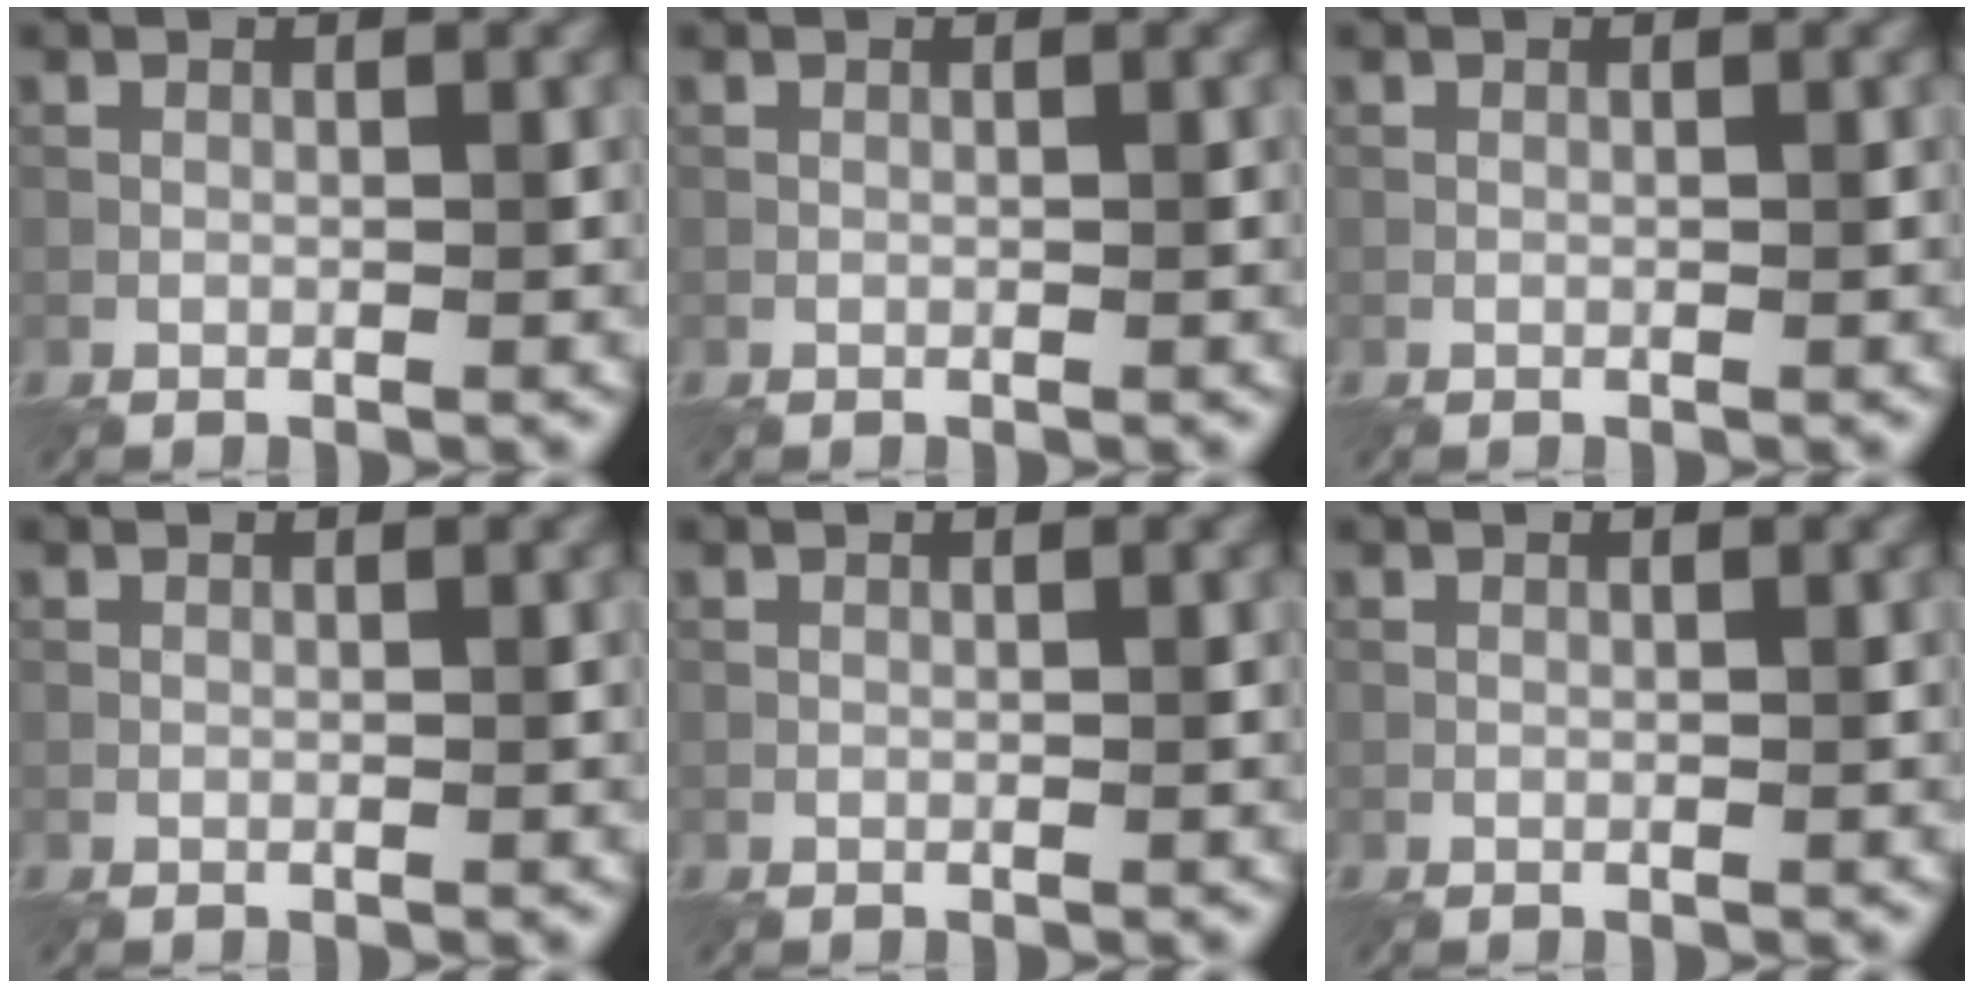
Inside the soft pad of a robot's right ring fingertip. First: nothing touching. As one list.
[{"total": 0.0}, {"total": 0.0}, {"total": 0.0}, {"total": 0.0}, {"total": 0.0}]